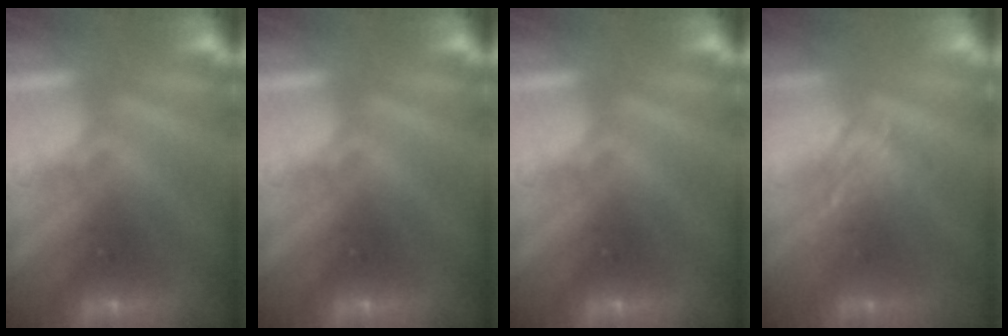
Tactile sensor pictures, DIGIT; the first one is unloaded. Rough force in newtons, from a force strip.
{"total": 0.0}
{"total": 0.0}
{"total": 1.9}